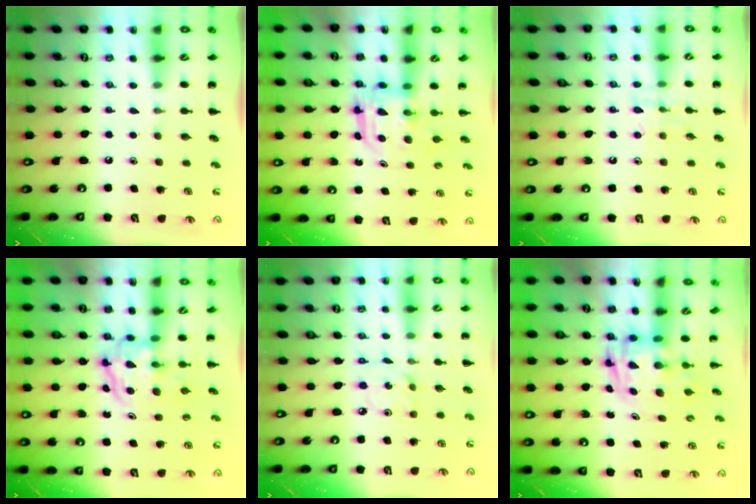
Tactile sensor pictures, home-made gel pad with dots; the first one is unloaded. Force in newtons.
{"total": 3.0, "press": 3.0, "slide": 0.2}
{"total": 6.5, "press": 6.4, "slide": 0.7}
{"total": 3.8, "press": 3.8, "slide": 0.4}
{"total": 2.5, "press": 2.5, "slide": 0.5}
{"total": 2.7, "press": 2.7, "slide": 0.5}